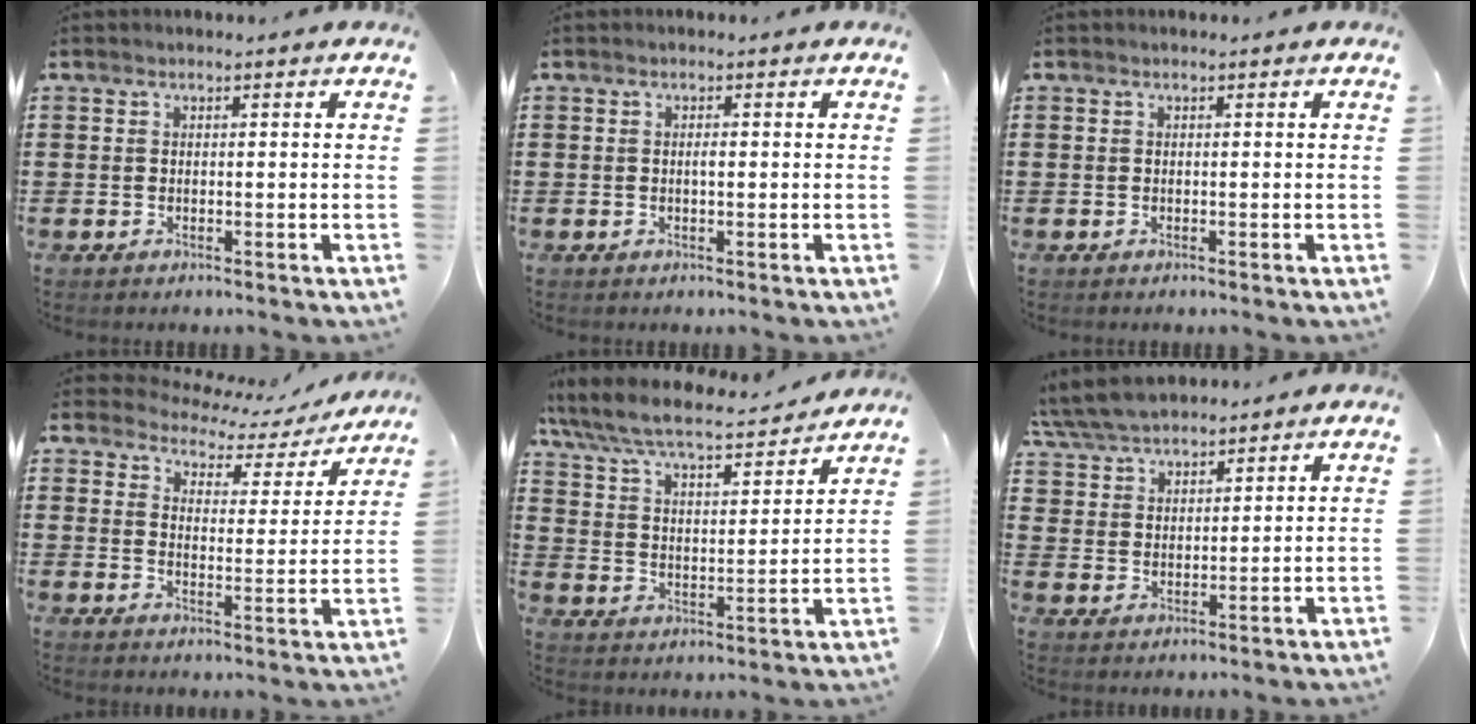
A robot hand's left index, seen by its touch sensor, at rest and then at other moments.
{"total": 1.0, "force": [0.1, 0.3, 1.0], "torque": [-0.019, -0.001, 0.002]}
{"total": 0.0}
{"total": 3.6, "force": [3.5, 0.8, 0.1], "torque": [-0.020, -0.031, 0.055]}
{"total": 6.5, "force": [5.9, 0.8, 2.7], "torque": [-0.078, -0.038, 0.097]}
{"total": 6.1, "force": [5.7, 1.8, 1.3], "torque": [-0.050, -0.013, 0.107]}